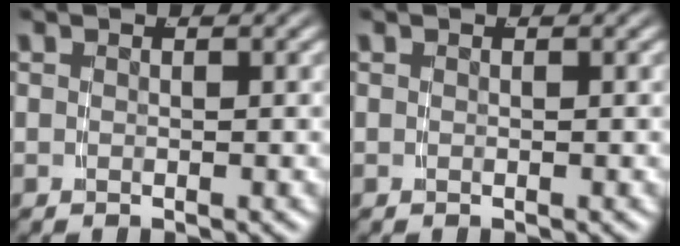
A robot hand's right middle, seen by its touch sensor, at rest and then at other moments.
{"total": 0.0}